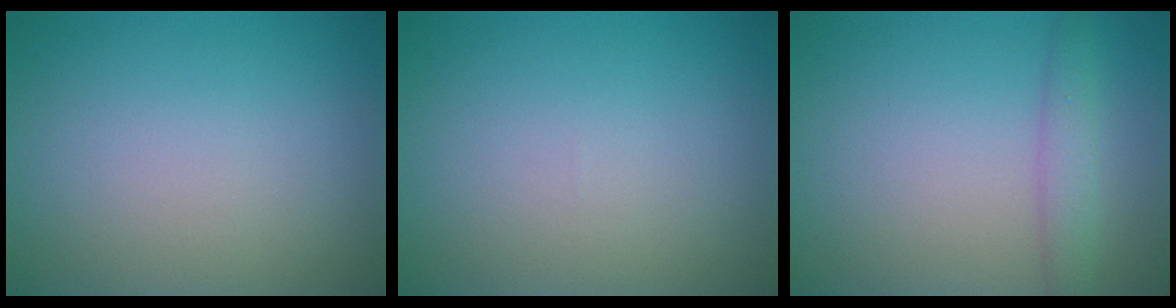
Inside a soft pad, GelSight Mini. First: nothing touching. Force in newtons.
{"total": 0.0}
{"total": 2.2, "press": 2.2, "slide": 0.1}